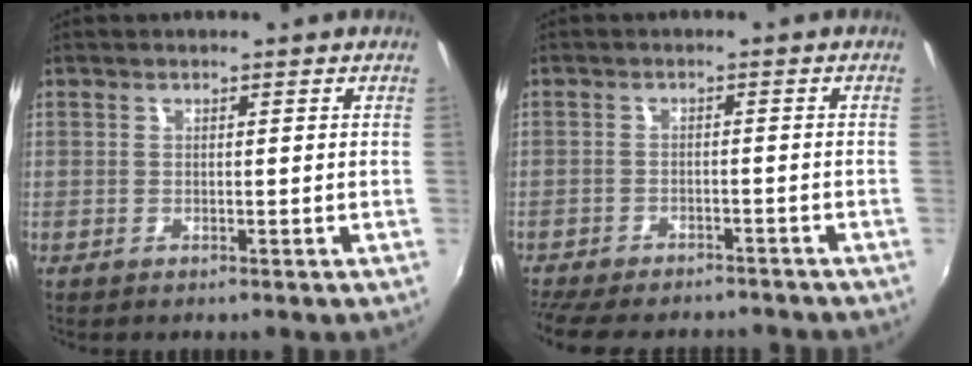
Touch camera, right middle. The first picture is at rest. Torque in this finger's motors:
{"motor_torque": [1.04, -1.10, 0.46, 0.16]}